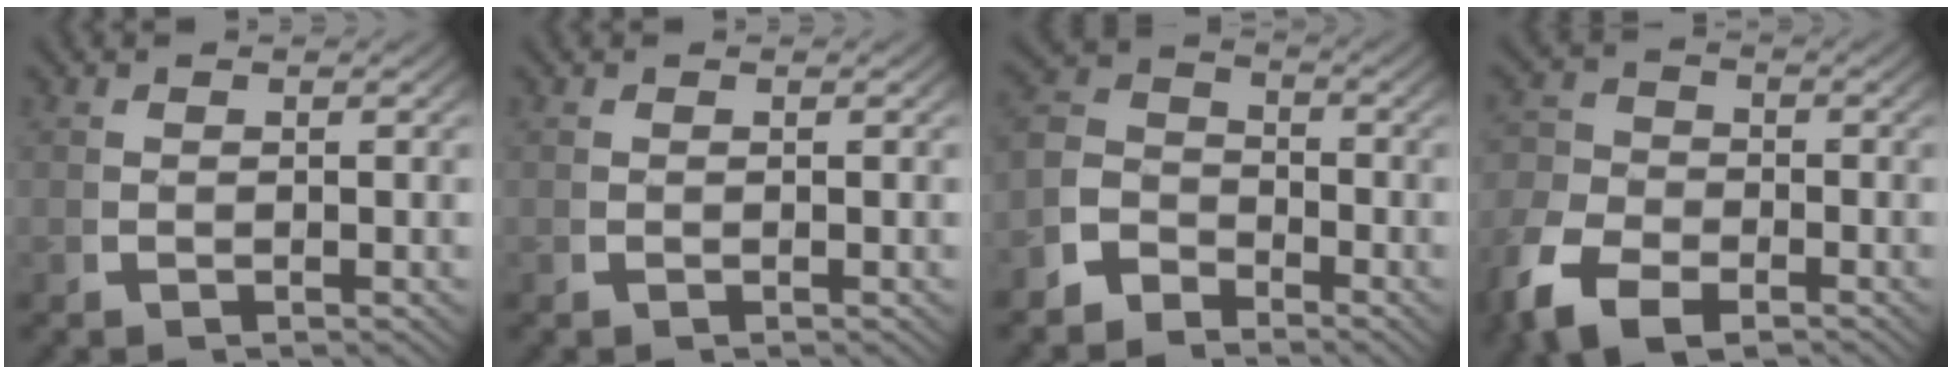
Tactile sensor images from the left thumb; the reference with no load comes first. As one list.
[{"total": 0.0}, {"total": 5.2, "force": [-1.8, 4.3, 2.4], "torque": [-0.037, -0.015, -0.035]}, {"total": 5.9, "force": [-3.0, 3.9, 3.2], "torque": [-0.060, -0.017, -0.050]}]